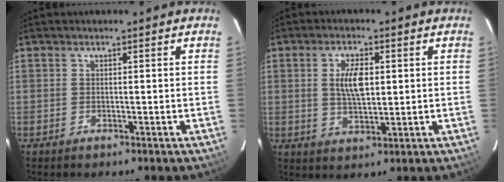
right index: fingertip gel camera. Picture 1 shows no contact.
{"total": 6.4, "force": [1.2, 2.8, 5.6], "torque": [-0.103, 0.003, 0.024]}